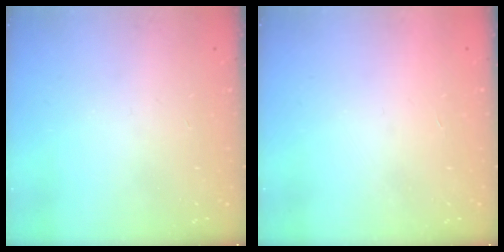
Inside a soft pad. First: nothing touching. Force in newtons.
{"total": 1.7, "press": 1.7, "slide": 0.1}